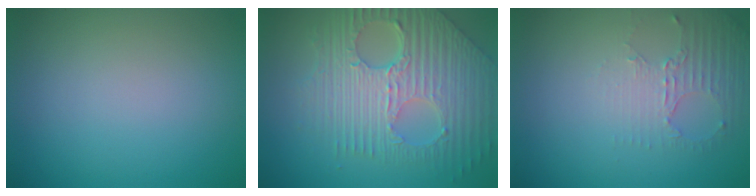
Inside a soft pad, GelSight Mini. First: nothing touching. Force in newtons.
{"total": 9.1, "press": 6.3, "slide": 6.6}
{"total": 2.5, "press": 1.7, "slide": 1.8}